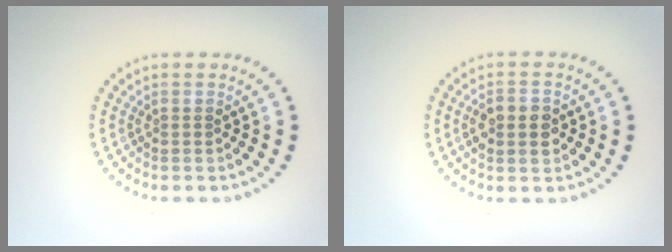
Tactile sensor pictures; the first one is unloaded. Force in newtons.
{"total": 3.0, "press": 3.0, "slide": 0.1}